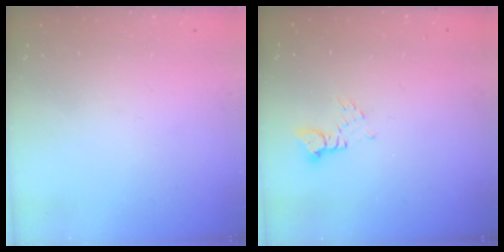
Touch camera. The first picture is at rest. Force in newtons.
{"total": 2.4, "press": 2.4, "slide": 0.1}